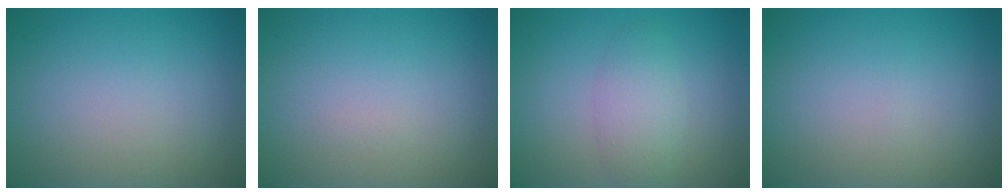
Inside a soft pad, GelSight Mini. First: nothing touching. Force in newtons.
{"total": 0.0}
{"total": 2.8, "press": 2.8, "slide": 0.1}
{"total": 0.0}